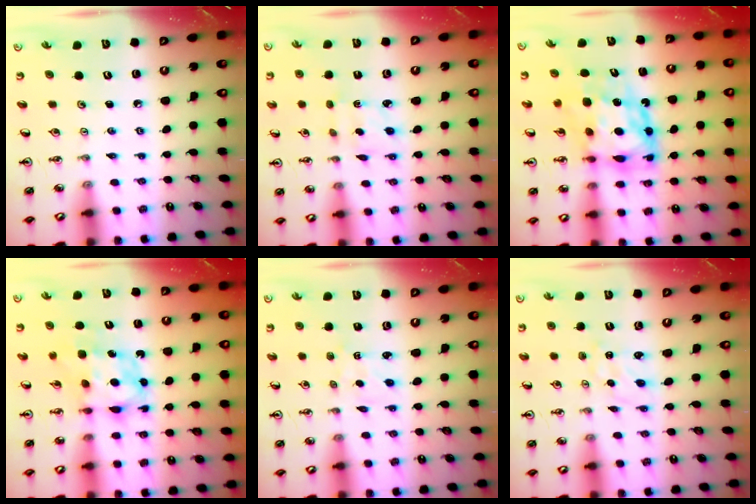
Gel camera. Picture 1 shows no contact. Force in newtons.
{"total": 1.8, "press": 1.7, "slide": 0.6}
{"total": 9.8, "press": 9.7, "slide": 1.5}
{"total": 6.6, "press": 6.6, "slide": 0.4}
{"total": 1.8, "press": 1.7, "slide": 0.3}
{"total": 0.0}